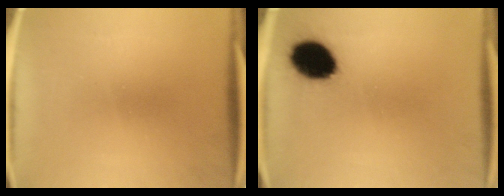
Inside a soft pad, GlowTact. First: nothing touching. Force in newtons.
{"total": 11.7}